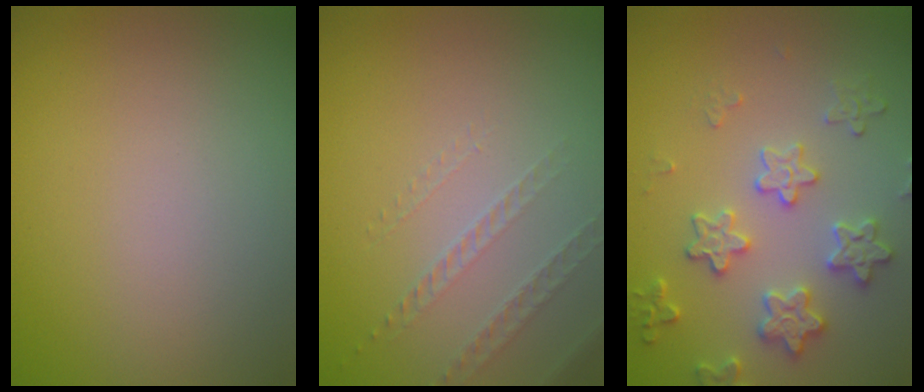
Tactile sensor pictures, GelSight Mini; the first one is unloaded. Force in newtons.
{"total": 1.3, "press": 0.9, "slide": 0.9}
{"total": 3.6, "press": 3.6, "slide": 0.7}